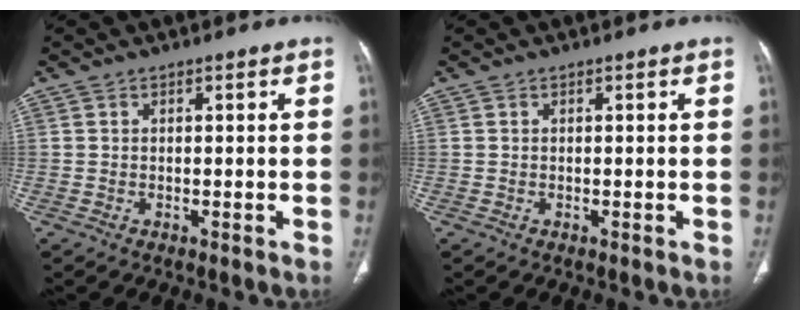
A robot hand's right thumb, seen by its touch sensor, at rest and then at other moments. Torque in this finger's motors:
{"motor_torque": [-0.02, 0.02, -0.33, 0.19, 0.03]}